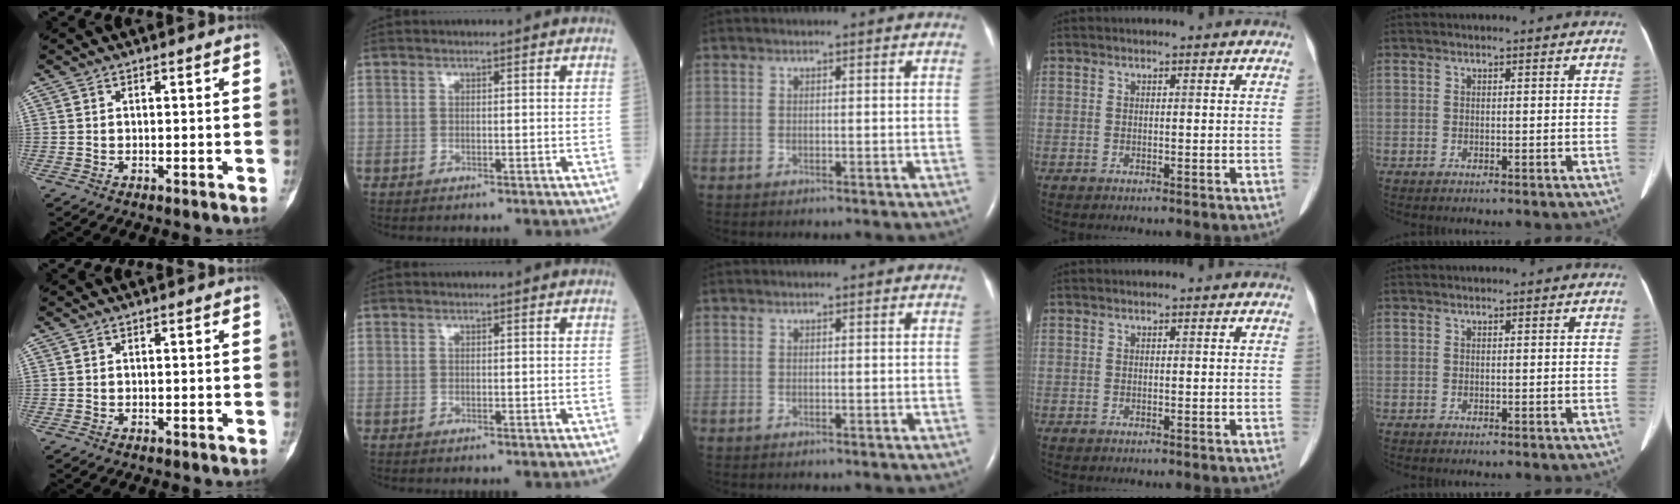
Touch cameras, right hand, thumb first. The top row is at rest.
{}